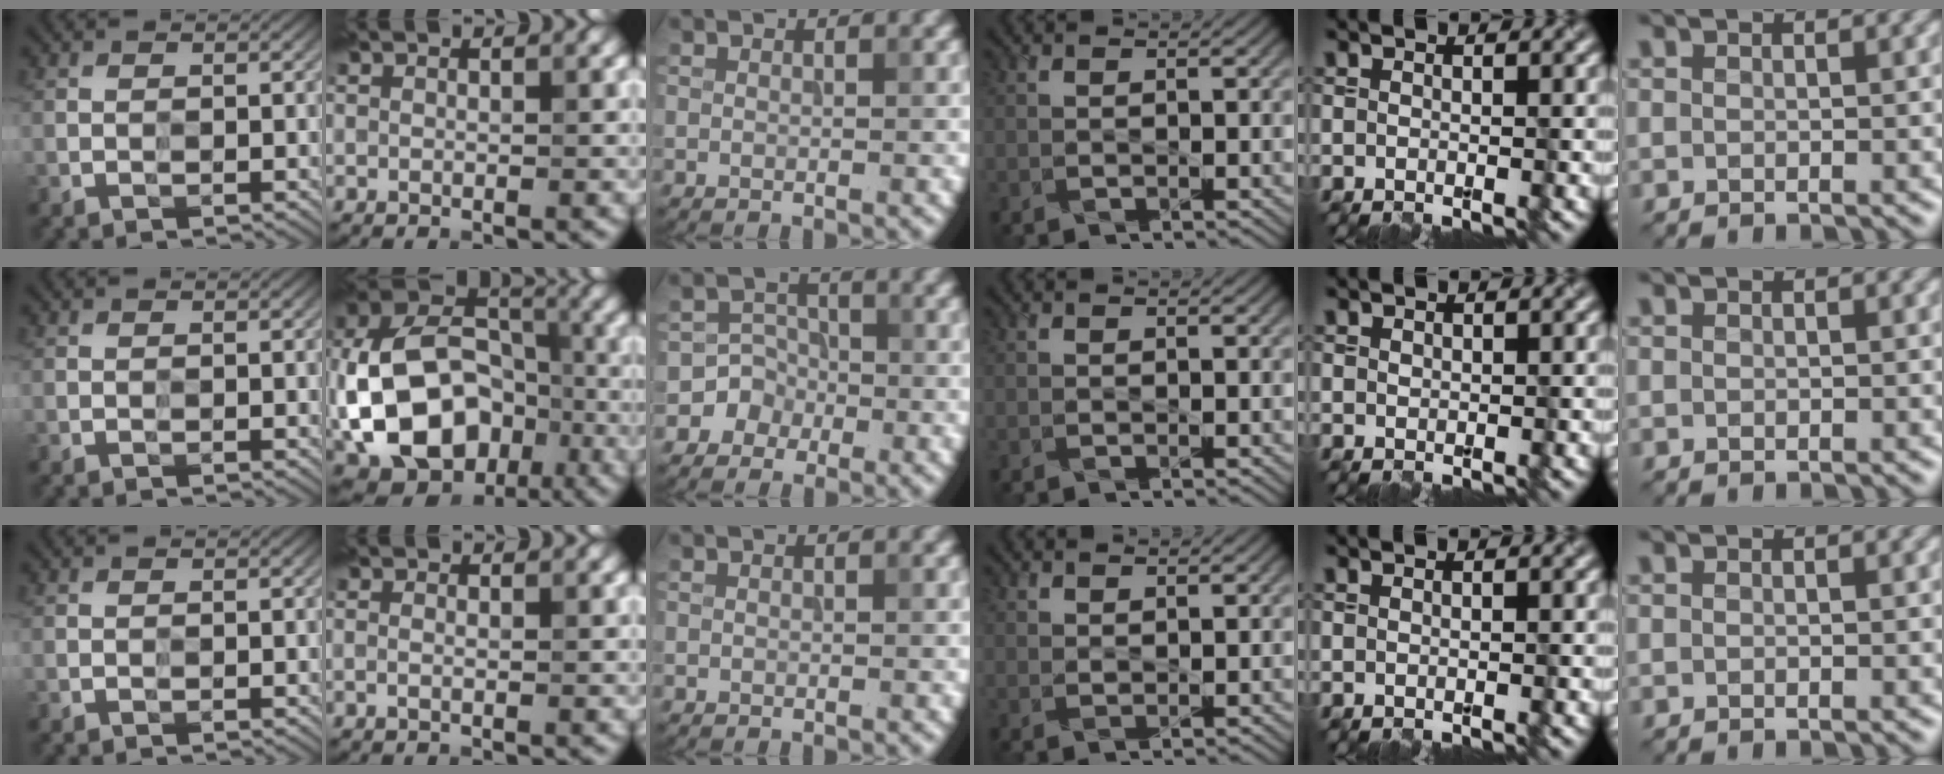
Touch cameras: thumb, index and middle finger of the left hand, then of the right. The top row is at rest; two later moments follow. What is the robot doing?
{"motion": "wipe", "object": "paper plate"}